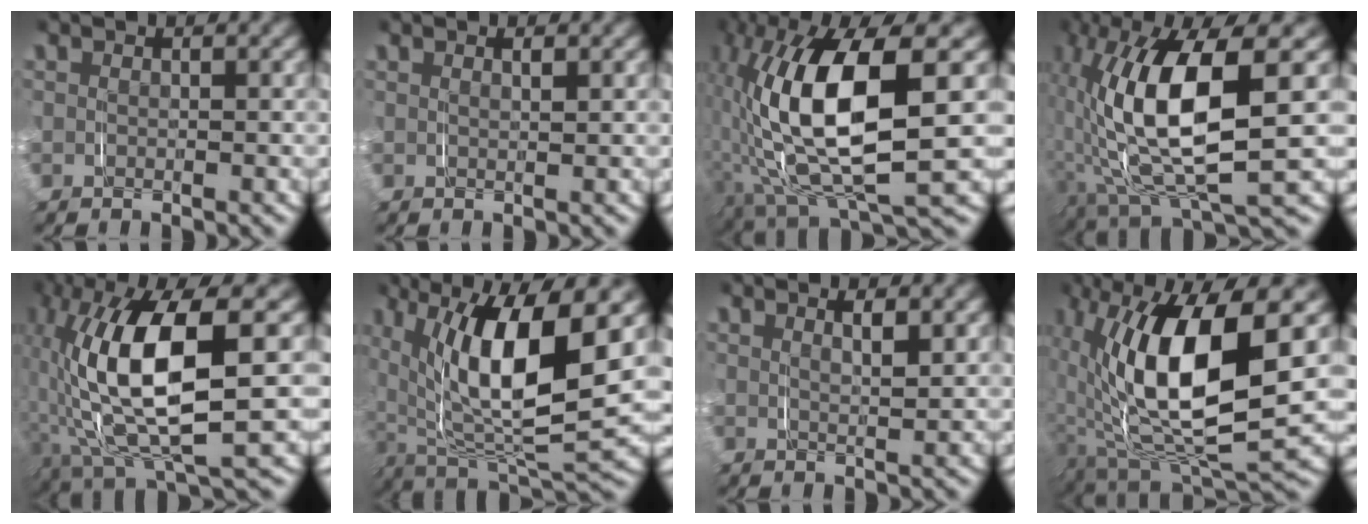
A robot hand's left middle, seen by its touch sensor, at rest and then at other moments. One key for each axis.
{"total": 1.0, "fx": 0.6, "fy": -0.1, "fz": 0.7, "tx": -0.011, "ty": 0.000, "tz": 0.011}
{"total": 15.3, "fx": 0.8, "fy": 6.9, "fz": 13.6, "tx": -0.279, "ty": -0.016, "tz": 0.031}
{"total": 13.7, "fx": 0.6, "fy": 5.8, "fz": 12.4, "tx": -0.253, "ty": -0.013, "tz": 0.025}
{"total": 13.8, "fx": 0.6, "fy": 6.0, "fz": 12.4, "tx": -0.254, "ty": -0.010, "tz": 0.023}
{"total": 14.3, "fx": 2.3, "fy": 6.5, "fz": 12.6, "tx": -0.213, "ty": 0.001, "tz": 0.047}
{"total": 2.0, "fx": 1.3, "fy": 0.1, "fz": 1.6, "tx": -0.028, "ty": -0.004, "tz": 0.025}
{"total": 16.7, "fx": 0.1, "fy": 8.5, "fz": 14.3, "tx": -0.279, "ty": -0.022, "tz": 0.023}